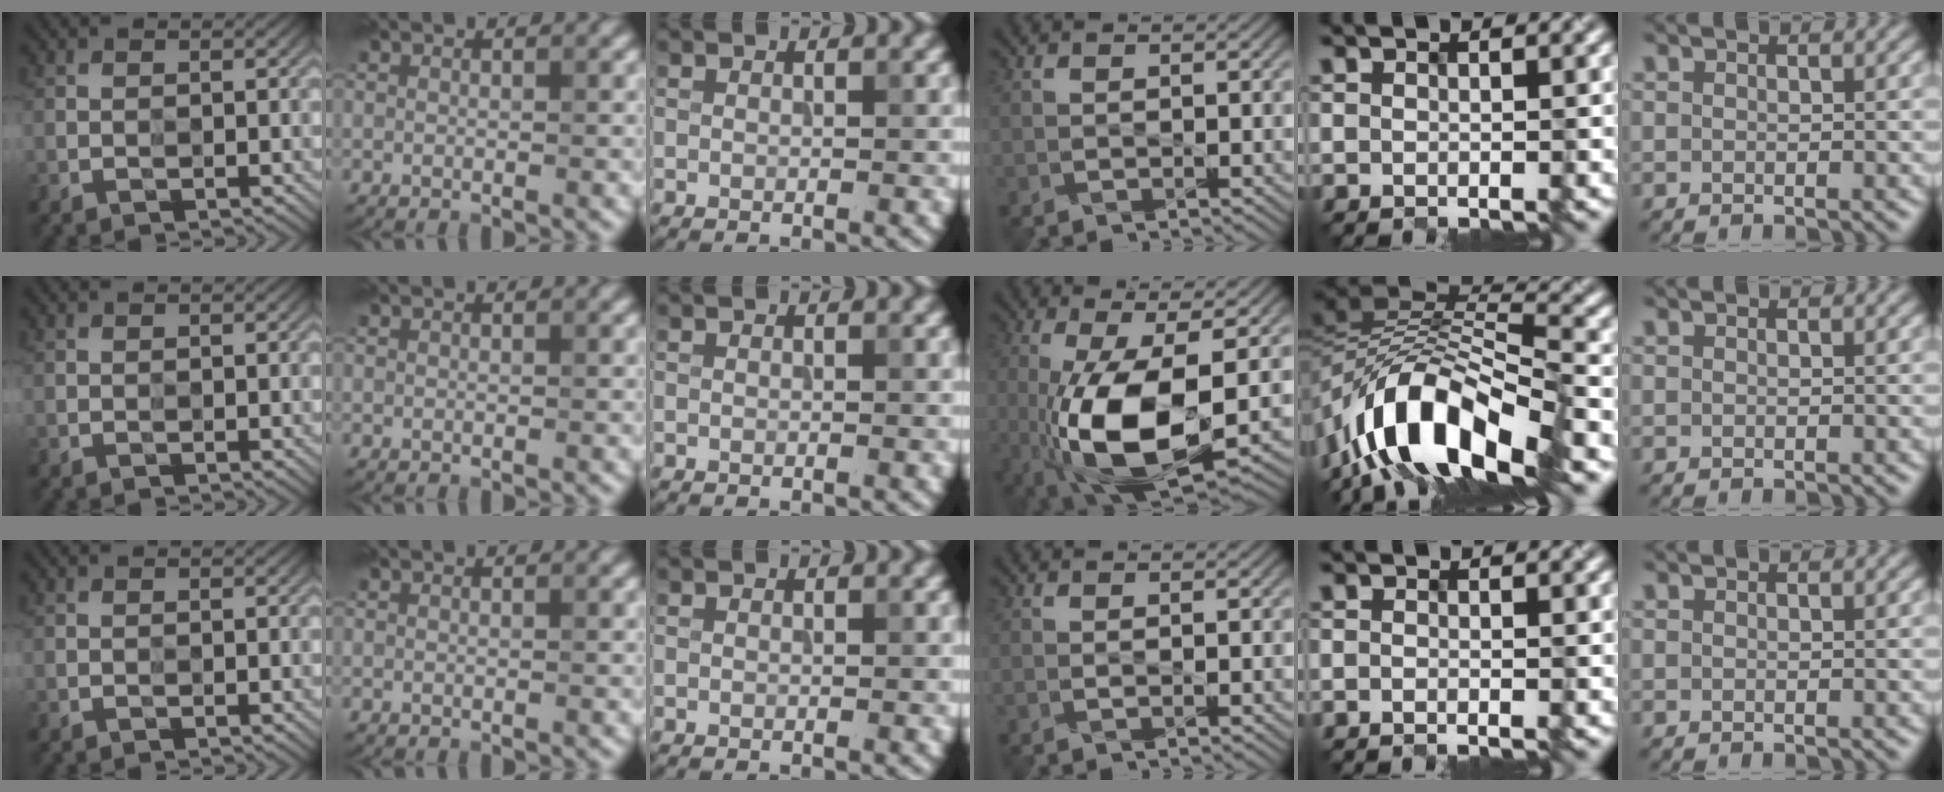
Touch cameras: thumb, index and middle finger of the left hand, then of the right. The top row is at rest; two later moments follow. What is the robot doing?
{"motion": "insert", "object": "pill capsule"}